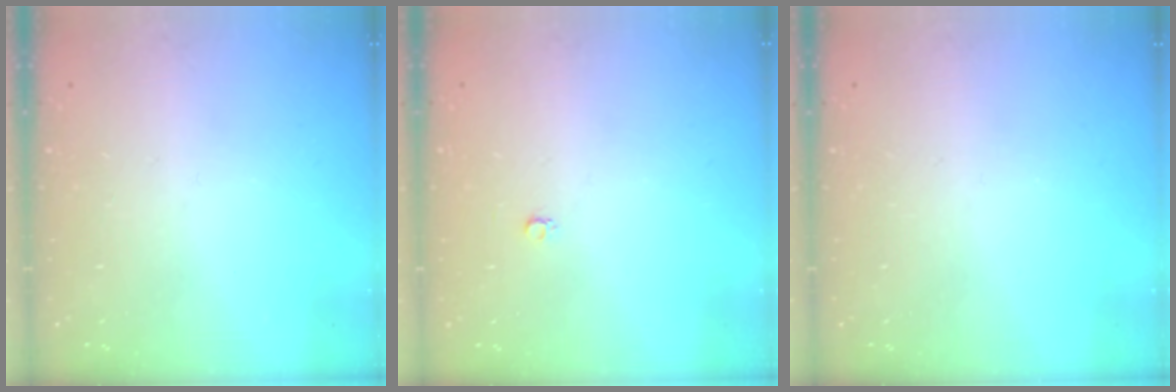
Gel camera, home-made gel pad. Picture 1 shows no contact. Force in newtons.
{"total": 2.6, "press": 2.6, "slide": 0.3}
{"total": 0.0}